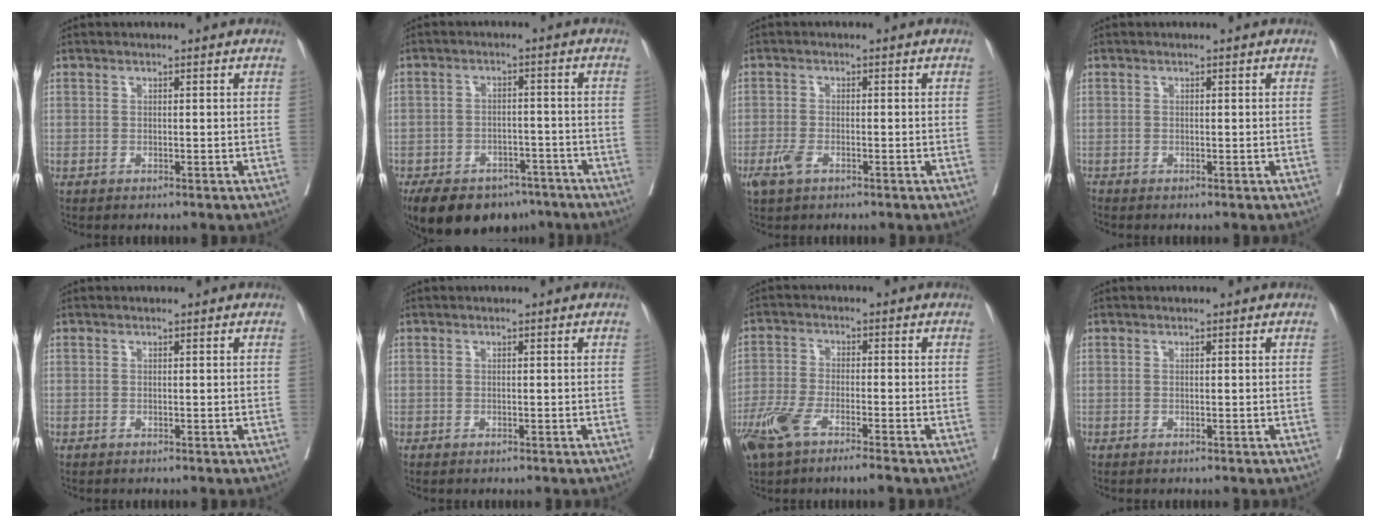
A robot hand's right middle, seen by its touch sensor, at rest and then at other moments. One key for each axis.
{"total": 13.9, "fx": -10.1, "fy": 7.5, "fz": 5.7, "tx": -0.110, "ty": 0.000, "tz": -0.142}
{"total": 2.7, "fx": -1.5, "fy": 1.1, "fz": 1.9, "tx": -0.046, "ty": -0.002, "tz": -0.028}
{"total": 0.0}
{"total": 0.0}
{"total": 0.0}
{"total": 7.3, "fx": -4.7, "fy": 1.2, "fz": 5.4, "tx": -0.113, "ty": -0.010, "tz": -0.091}
{"total": 0.0}